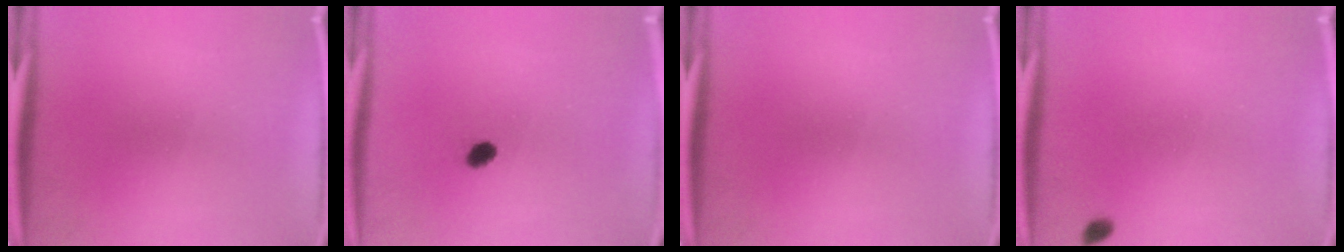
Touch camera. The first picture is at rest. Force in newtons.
{"total": 1.7}
{"total": 0.0}
{"total": 1.1}